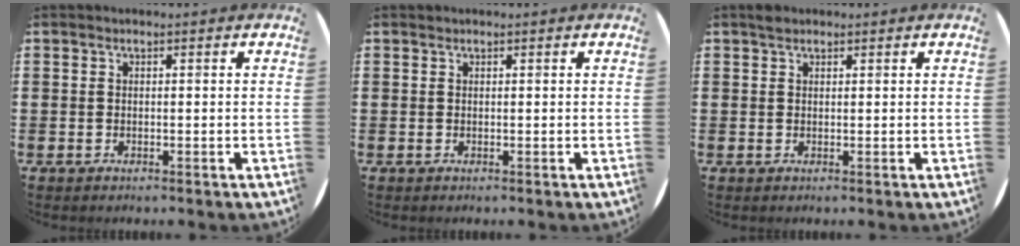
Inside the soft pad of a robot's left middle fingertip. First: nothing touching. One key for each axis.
{"total": 0.0}
{"total": 0.9, "fx": 0.8, "fy": 0.4, "fz": 0.1, "tx": 0.003, "ty": -0.001, "tz": 0.013}